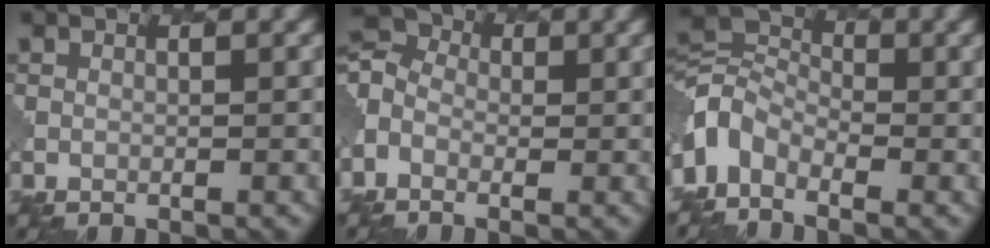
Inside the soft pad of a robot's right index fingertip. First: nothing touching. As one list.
[{"total": 4.6, "force": [-1.2, 3.5, 2.8], "torque": [-0.069, 0.003, -0.027]}, {"total": 5.2, "force": [-2.6, 3.4, 2.9], "torque": [-0.057, 0.007, -0.073]}]